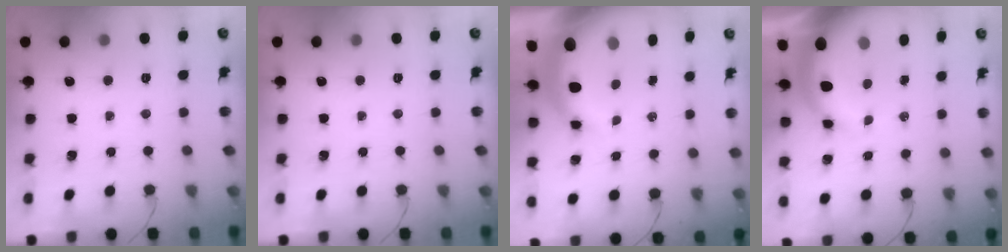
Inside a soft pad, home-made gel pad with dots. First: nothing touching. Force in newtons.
{"total": 0.0}
{"total": 10.3, "press": 10.1, "slide": 2.1}
{"total": 10.9, "press": 10.8, "slide": 1.8}